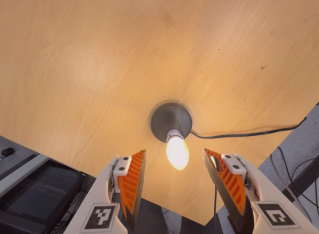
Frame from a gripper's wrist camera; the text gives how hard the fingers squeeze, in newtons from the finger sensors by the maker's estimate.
{"total": 0.0}